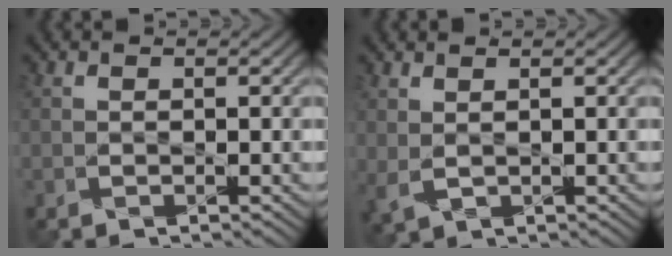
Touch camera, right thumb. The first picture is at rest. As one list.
[{"total": 1.9, "force": [1.0, 0.7, 1.5], "torque": [-0.044, -0.001, 0.025]}]